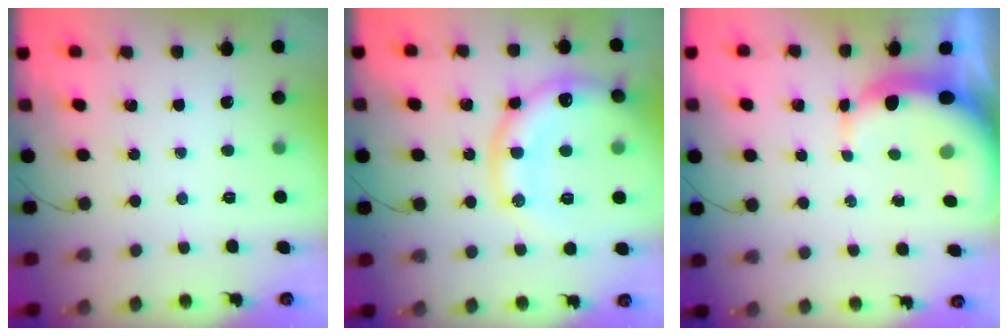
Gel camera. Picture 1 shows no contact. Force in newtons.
{"total": 19.6, "press": 19.4, "slide": 2.7}
{"total": 7.5, "press": 7.4, "slide": 1.3}